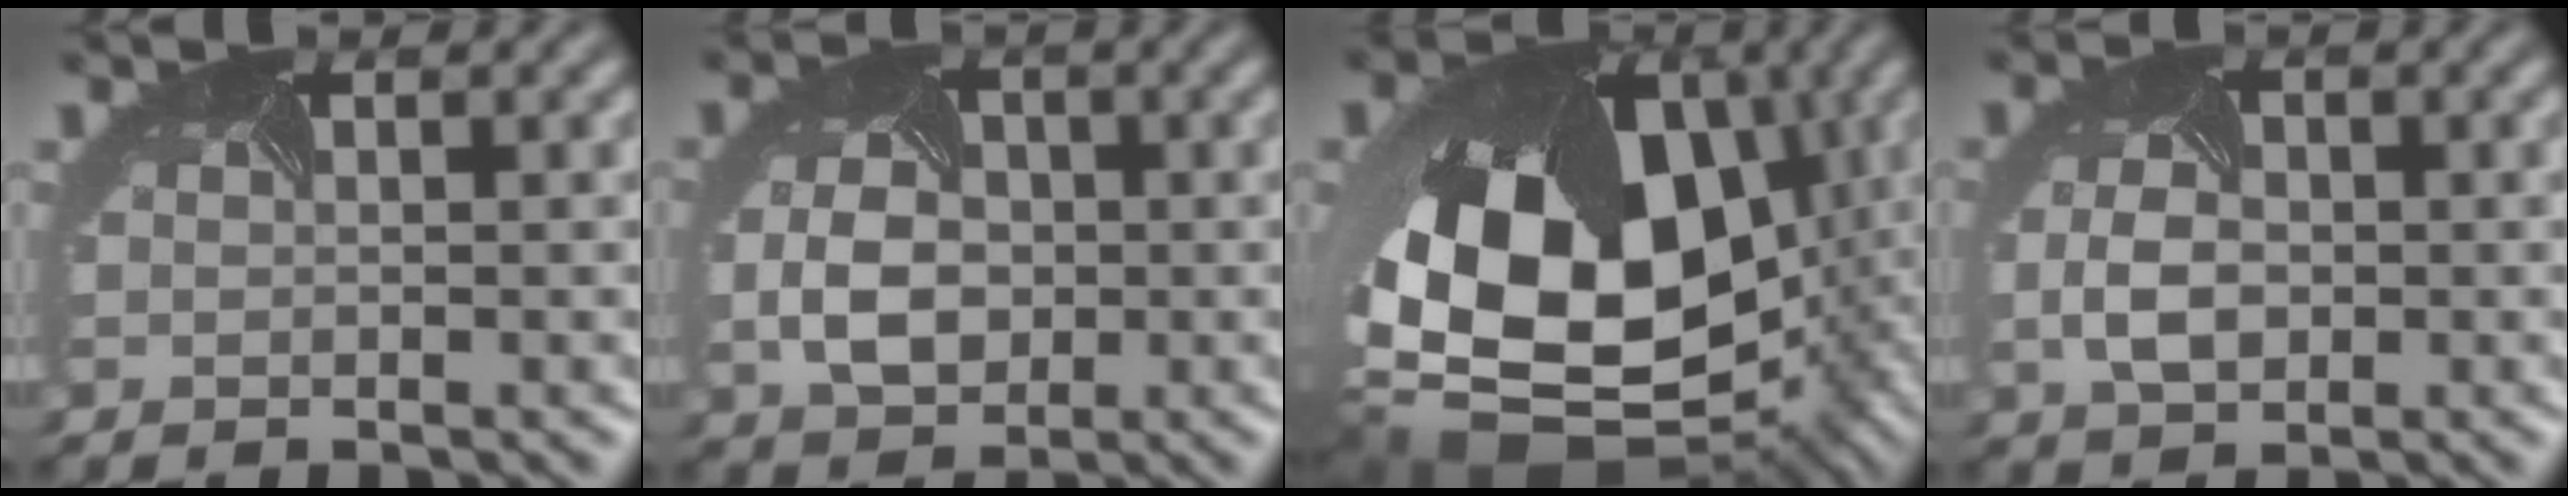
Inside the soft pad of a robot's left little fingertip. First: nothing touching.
{"total": 4.9, "force": [-0.6, 3.6, 3.3], "torque": [-0.071, -0.007, -0.011]}
{"total": 18.9, "force": [-1.4, 13.2, 13.4], "torque": [-0.279, -0.048, -0.004]}
{"total": 3.5, "force": [-0.5, 2.4, 2.5], "torque": [-0.057, -0.005, -0.009]}